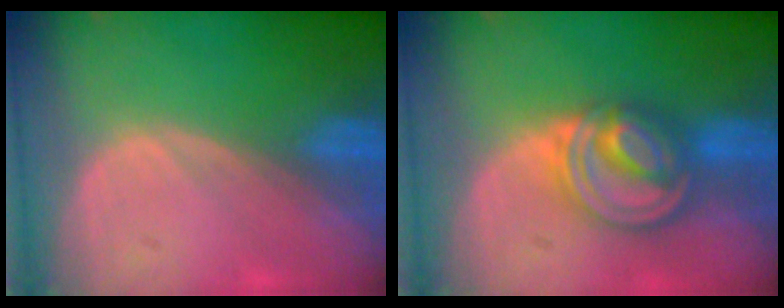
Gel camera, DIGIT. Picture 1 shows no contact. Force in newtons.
{"total": 7.9, "press": 6.9, "slide": 3.9}